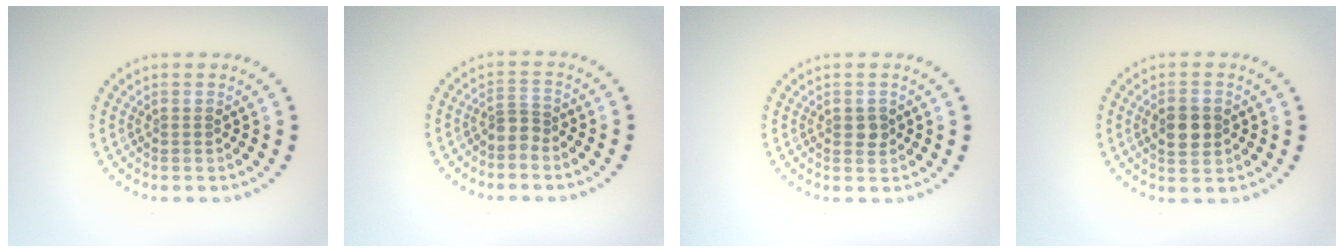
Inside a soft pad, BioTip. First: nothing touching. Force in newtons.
{"total": 1.5, "press": 1.0, "slide": 1.1}
{"total": 1.2, "press": 1.2, "slide": 0.2}
{"total": 3.3, "press": 3.3, "slide": 0.2}